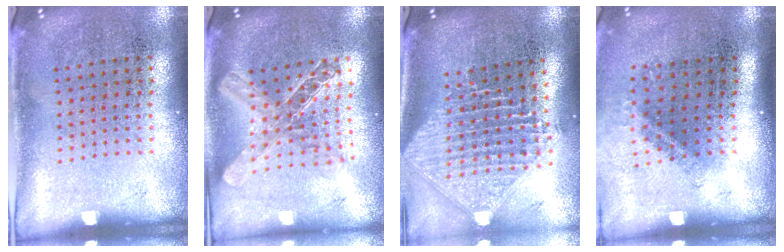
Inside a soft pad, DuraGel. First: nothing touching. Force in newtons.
{"total": 2.0, "press": 1.7, "slide": 1.1}
{"total": 2.4, "press": 1.9, "slide": 1.5}
{"total": 1.5, "press": 0.9, "slide": 1.2}